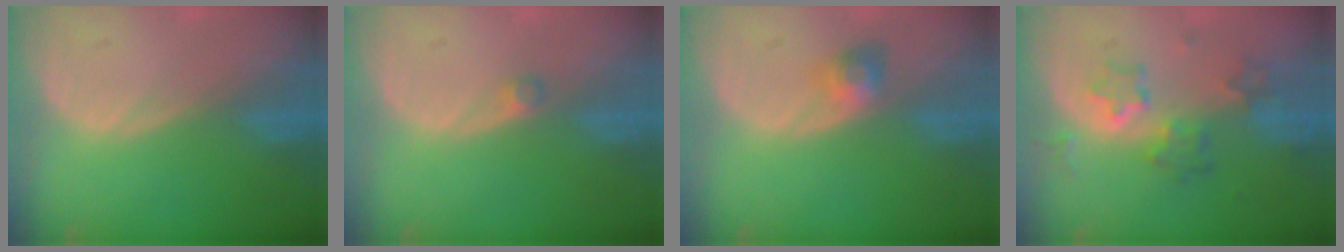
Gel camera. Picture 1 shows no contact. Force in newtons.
{"total": 1.3, "press": 1.1, "slide": 0.6}
{"total": 3.0, "press": 2.6, "slide": 1.3}
{"total": 6.3, "press": 5.8, "slide": 2.5}